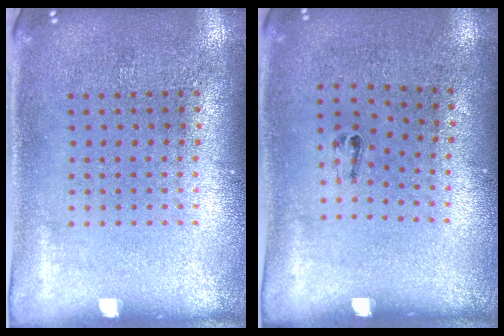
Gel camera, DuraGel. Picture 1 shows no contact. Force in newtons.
{"total": 0.6, "press": 0.2, "slide": 0.5}